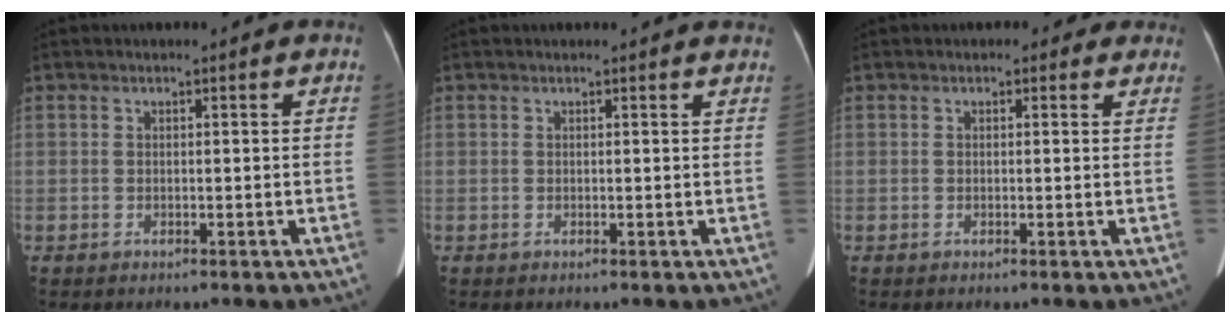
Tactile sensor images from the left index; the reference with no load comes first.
{"total": 3.2, "force": [3.1, 0.6, 0.6], "torque": [-0.010, 0.004, 0.020]}
{"total": 2.2, "force": [1.6, 1.3, 0.8], "torque": [0.001, 0.007, 0.007]}